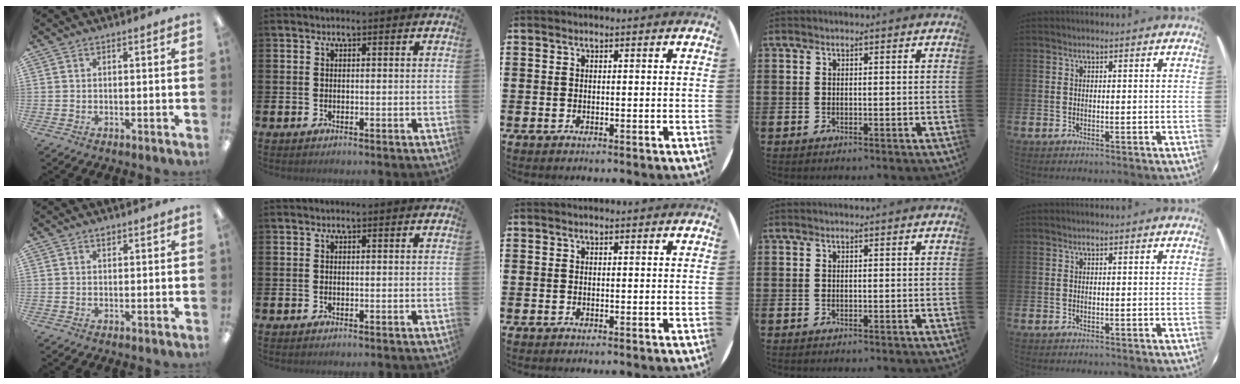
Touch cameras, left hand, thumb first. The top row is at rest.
{"thumb": {"total": 1.0, "force": [0.7, 0.5, 0.5], "torque": [-0.003, -0.003, 0.011]}}